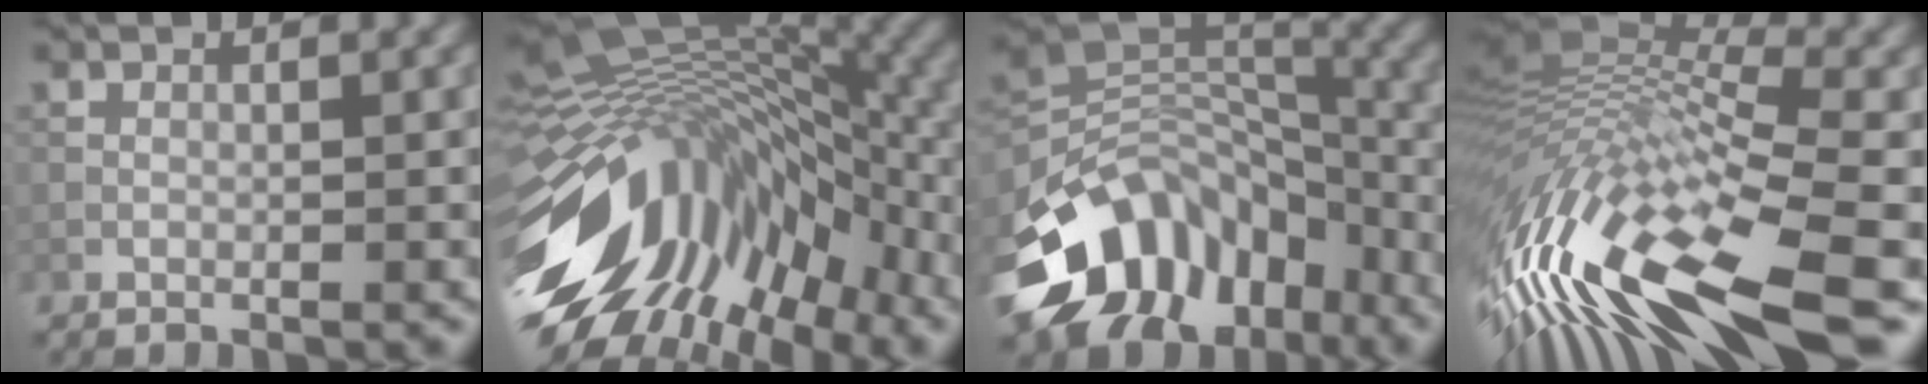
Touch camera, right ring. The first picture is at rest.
{"total": 16.7, "force": [-5.1, 9.0, 13.1], "torque": [-0.242, 0.004, -0.091]}
{"total": 12.1, "force": [-6.4, 8.4, 5.8], "torque": [-0.102, 0.013, -0.119]}
{"total": 15.8, "force": [-4.7, 4.5, 14.4], "torque": [-0.275, 0.015, -0.085]}